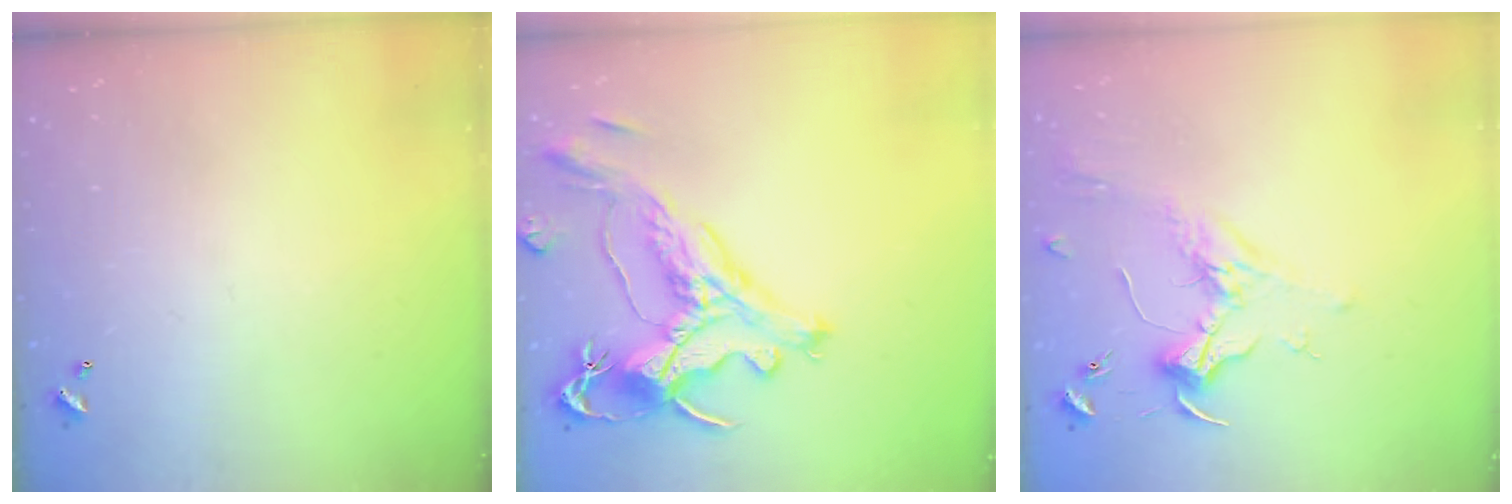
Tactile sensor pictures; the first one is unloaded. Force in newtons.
{"total": 2.1, "press": 1.6, "slide": 1.3}
{"total": 1.8, "press": 1.6, "slide": 0.6}